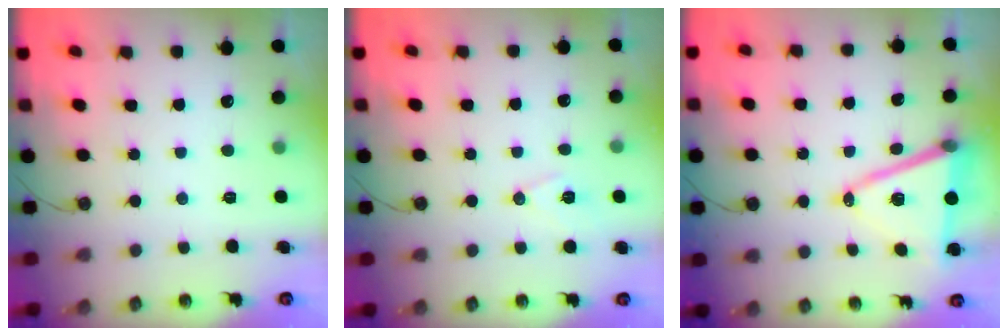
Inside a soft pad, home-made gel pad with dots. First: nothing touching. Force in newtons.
{"total": 7.9, "press": 7.0, "slide": 3.6}
{"total": 14.0, "press": 13.4, "slide": 3.9}